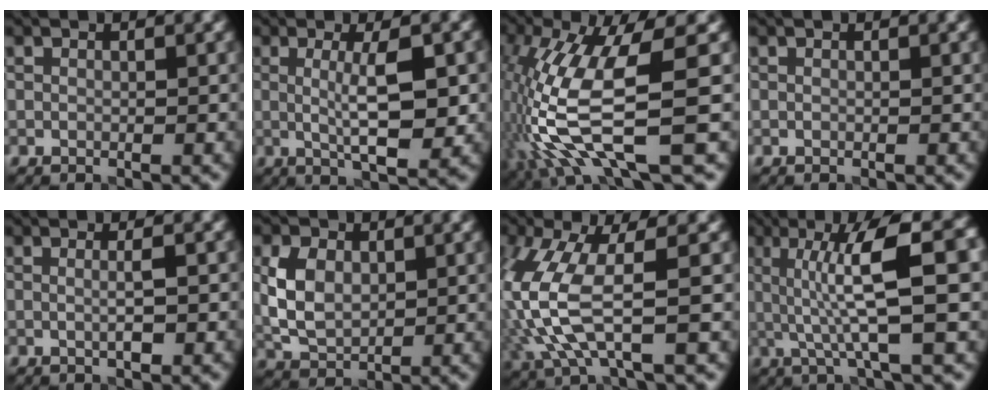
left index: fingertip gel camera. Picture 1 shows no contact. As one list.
[{"total": 5.5, "force": [0.5, 1.3, 5.4], "torque": [-0.088, -0.005, 0.010]}, {"total": 11.5, "force": [-1.3, 2.9, 11.0], "torque": [-0.235, -0.012, -0.019]}, {"total": 0.0}, {"total": 1.7, "force": [0.0, 0.2, 1.7], "torque": [-0.032, 0.001, -0.002]}, {"total": 4.7, "force": [0.6, 3.3, 3.3], "torque": [-0.071, 0.002, 0.012]}, {"total": 7.9, "force": [-0.2, 2.5, 7.5], "torque": [-0.195, -0.005, 0.001]}, {"total": 8.4, "force": [1.0, 1.6, 8.1], "torque": [-0.134, 0.005, 0.019]}]